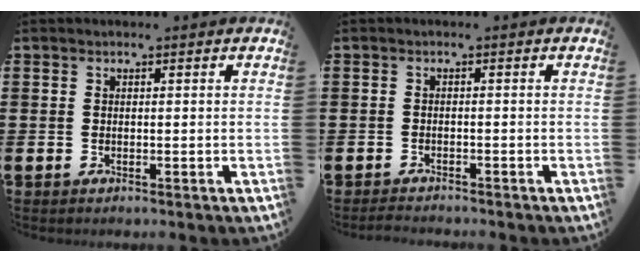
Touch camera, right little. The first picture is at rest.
{"total": 1.1, "force": [-1.1, 0.0, 0.2], "torque": [-0.007, 0.002, -0.022]}